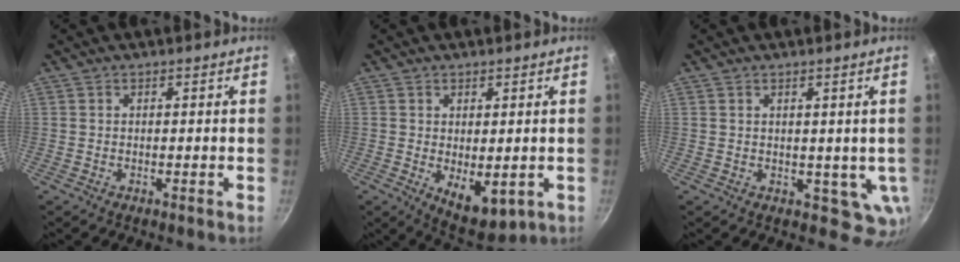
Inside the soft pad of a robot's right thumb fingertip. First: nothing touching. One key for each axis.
{"total": 7.5, "fx": -0.6, "fy": 4.0, "fz": 6.3, "tx": -0.077, "ty": -0.019, "tz": 0.008}
{"total": 5.2, "fx": 1.4, "fy": 3.7, "fz": 3.4, "tx": -0.032, "ty": -0.010, "tz": 0.029}